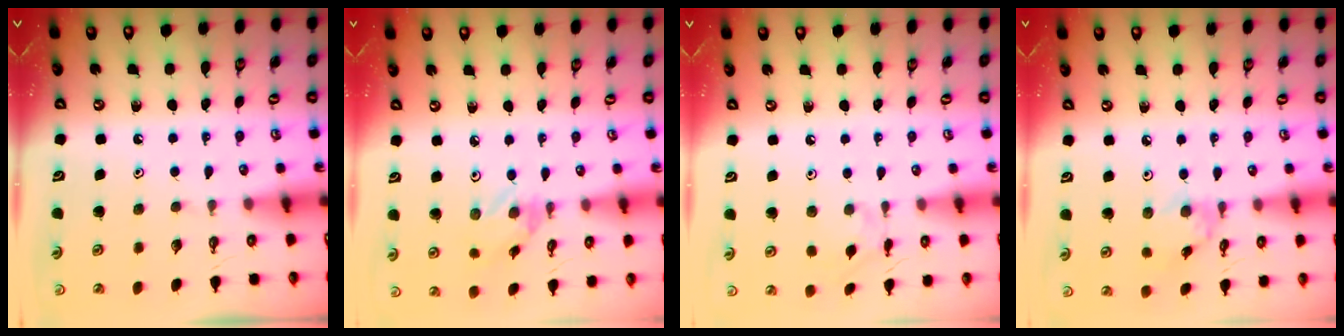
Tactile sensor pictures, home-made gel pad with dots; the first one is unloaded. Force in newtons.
{"total": 1.3, "press": 1.3, "slide": 0.1}
{"total": 1.6, "press": 1.6, "slide": 0.2}
{"total": 2.1, "press": 2.1, "slide": 0.2}